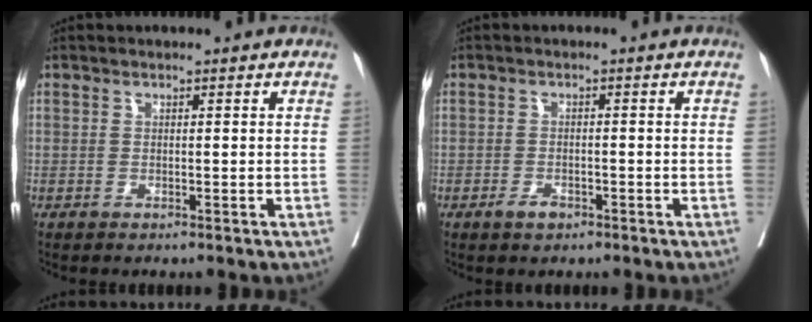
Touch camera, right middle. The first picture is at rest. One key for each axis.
{"total": 1.9, "fx": -1.2, "fy": 1.0, "fz": 1.1, "tx": -0.018, "ty": 0.002, "tz": -0.018}